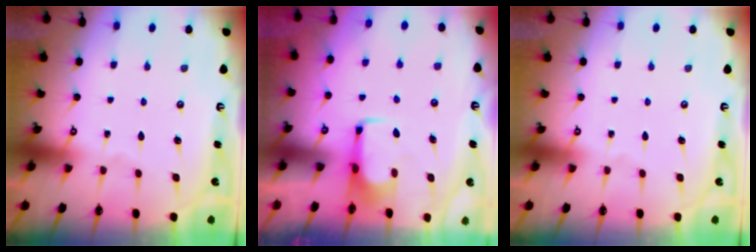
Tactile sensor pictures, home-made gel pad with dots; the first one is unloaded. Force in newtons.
{"total": 2.1, "press": 2.1, "slide": 0.4}
{"total": 0.0}